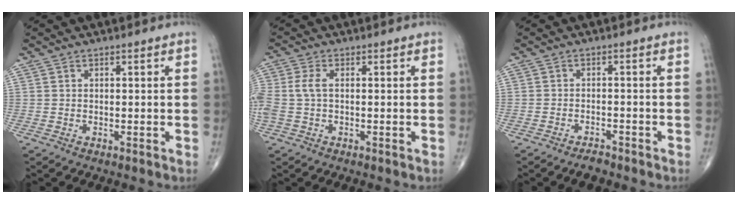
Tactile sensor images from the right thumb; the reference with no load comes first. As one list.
[{"total": 4.4, "force": [0.0, 2.4, 3.7], "torque": [-0.116, 0.010, -0.001]}, {"total": 2.4, "force": [-2.1, 0.8, 1.0], "torque": [-0.022, 0.009, -0.035]}]